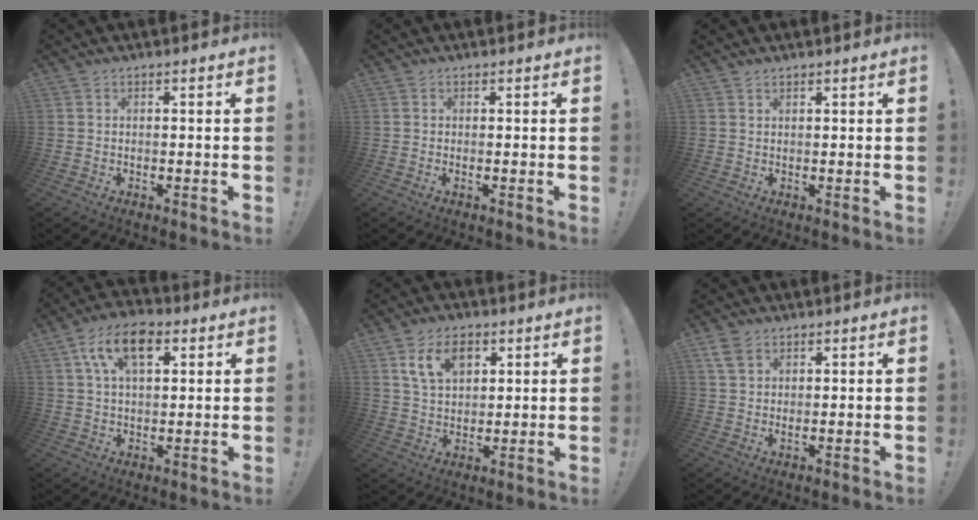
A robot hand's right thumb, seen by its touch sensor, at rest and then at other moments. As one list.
[{"total": 0.6, "force": [0.2, 0.0, 0.5], "torque": [-0.007, -0.001, 0.003]}, {"total": 0.5, "force": [0.5, -0.1, 0.0], "torque": [0.001, 0.000, 0.010]}, {"total": 11.8, "force": [4.6, 6.6, 8.7], "torque": [-0.138, 0.005, 0.085]}, {"total": 10.2, "force": [5.2, 6.4, 6.1], "torque": [-0.094, -0.010, 0.097]}, {"total": 4.3, "force": [2.6, 2.4, 2.4], "torque": [-0.047, -0.003, 0.052]}]